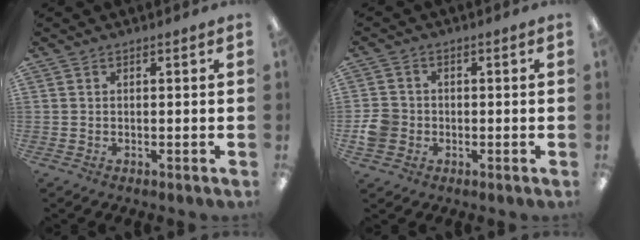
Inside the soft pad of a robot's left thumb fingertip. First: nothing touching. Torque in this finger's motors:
{"motor_torque": [-0.69, 0.67, 0.32, -0.20, 0.00]}